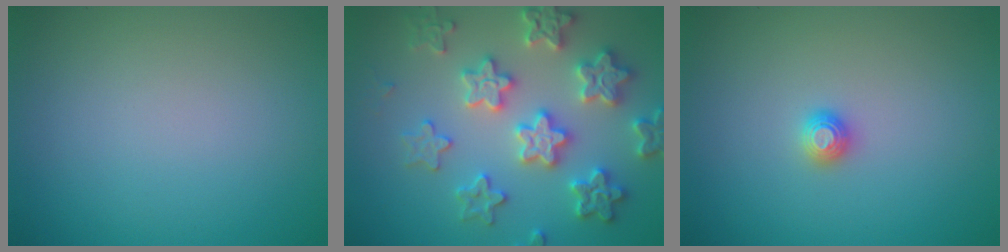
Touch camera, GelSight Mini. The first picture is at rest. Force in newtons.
{"total": 6.1, "press": 5.9, "slide": 1.3}
{"total": 1.2, "press": 1.1, "slide": 0.3}